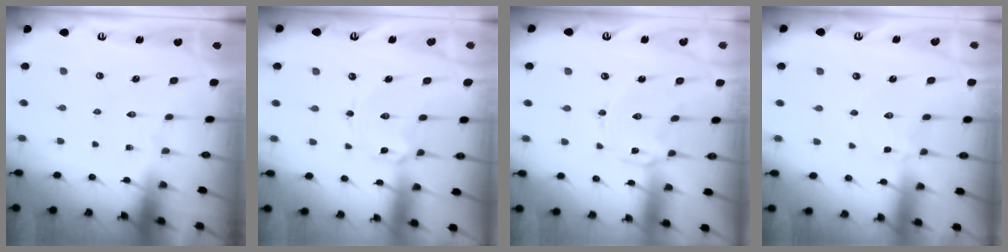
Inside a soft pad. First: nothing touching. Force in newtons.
{"total": 2.6, "press": 2.5, "slide": 0.3}
{"total": 1.8, "press": 1.7, "slide": 0.4}
{"total": 1.7, "press": 1.7, "slide": 0.3}